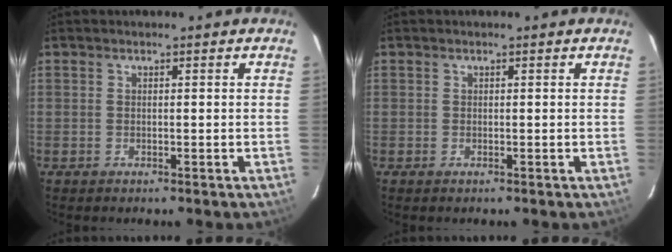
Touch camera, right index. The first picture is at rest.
{"total": 0.0}